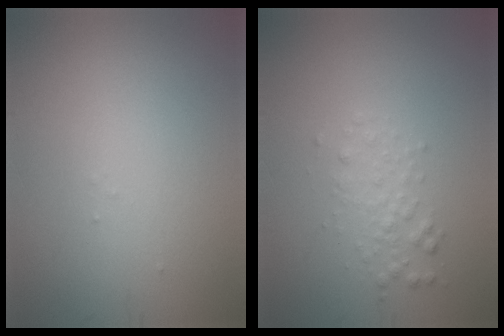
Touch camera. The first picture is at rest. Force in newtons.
{"total": 1.5, "press": 1.5, "slide": 0.0}